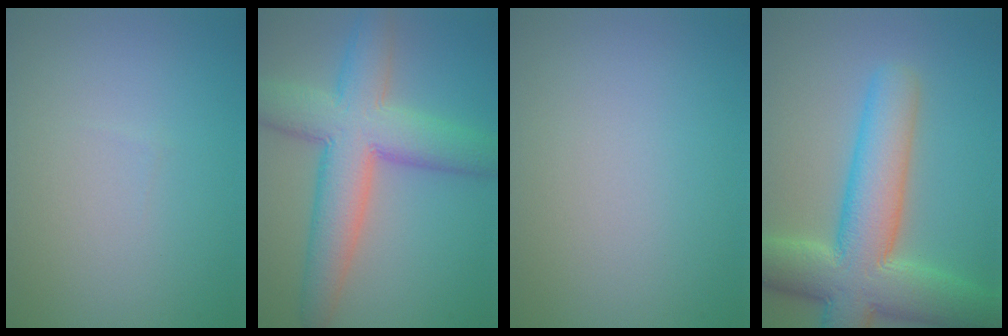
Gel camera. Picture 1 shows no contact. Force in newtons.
{"total": 9.0, "press": 9.0, "slide": 0.6}
{"total": 0.0}
{"total": 10.7, "press": 10.7, "slide": 0.5}